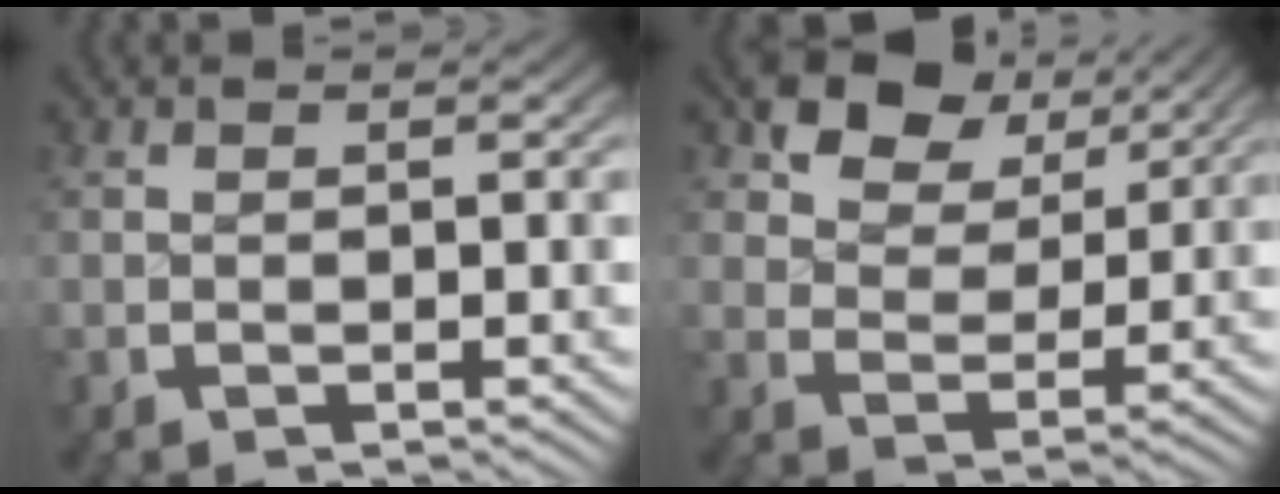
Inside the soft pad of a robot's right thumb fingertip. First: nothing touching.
{"total": 7.1, "force": [4.3, 3.9, 4.0], "torque": [-0.070, -0.004, 0.074]}